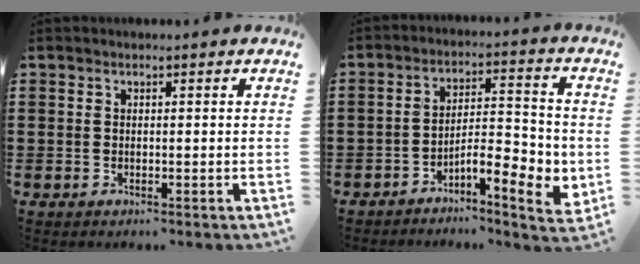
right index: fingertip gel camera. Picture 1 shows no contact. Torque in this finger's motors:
{"motor_torque": [1.21, -0.93, 0.22, 0.06]}